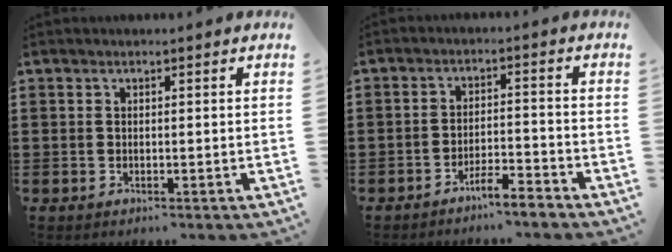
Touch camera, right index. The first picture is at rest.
{"total": 4.0, "force": [-3.8, -0.1, 1.4], "torque": [-0.026, 0.001, -0.074]}